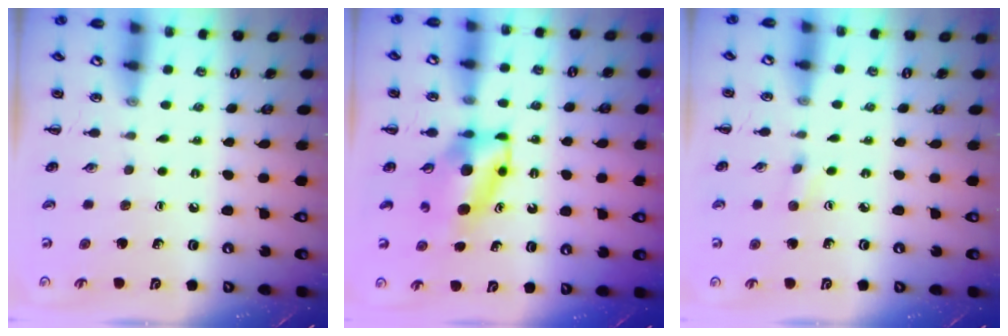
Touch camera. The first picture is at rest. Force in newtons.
{"total": 6.3, "press": 6.2, "slide": 1.0}
{"total": 2.3, "press": 2.2, "slide": 0.8}